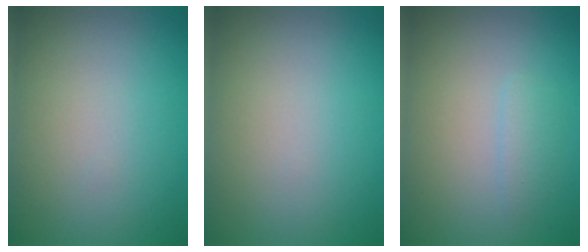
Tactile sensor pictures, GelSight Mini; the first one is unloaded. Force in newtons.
{"total": 0.0}
{"total": 1.1, "press": 1.1, "slide": 0.1}